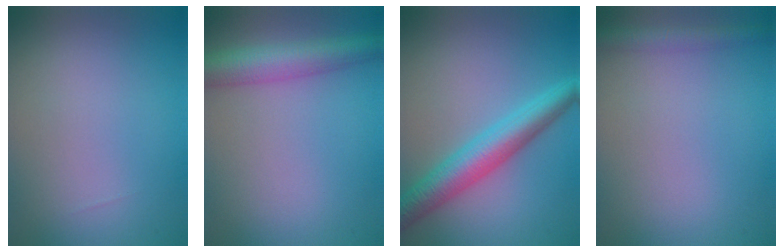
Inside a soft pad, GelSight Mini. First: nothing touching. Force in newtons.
{"total": 4.9, "press": 4.9, "slide": 0.2}
{"total": 5.2, "press": 5.2, "slide": 0.1}
{"total": 2.1, "press": 2.1, "slide": 0.1}